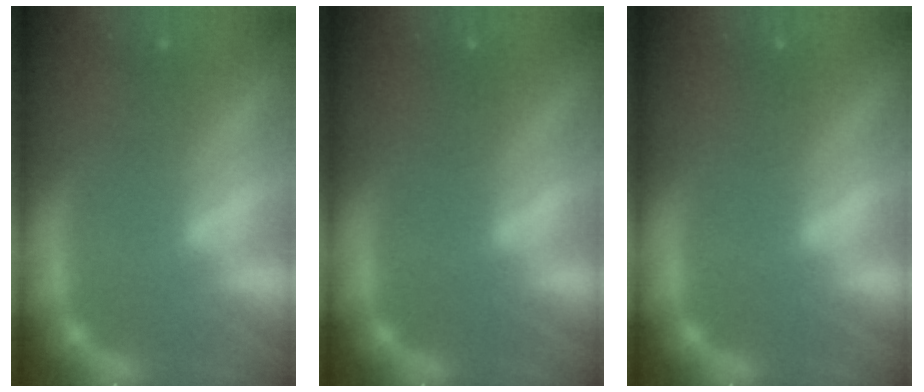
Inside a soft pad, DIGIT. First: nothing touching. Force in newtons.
{"total": 0.0}
{"total": 0.0}